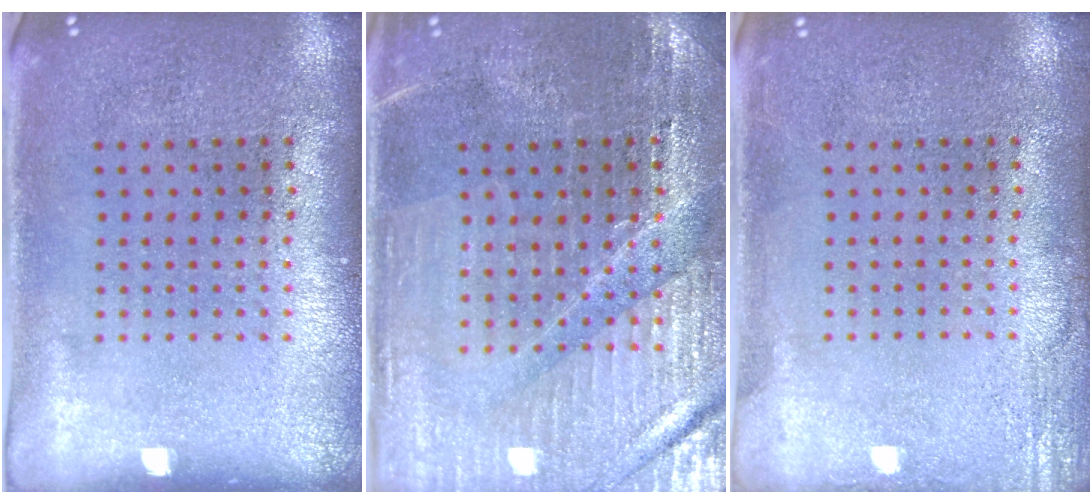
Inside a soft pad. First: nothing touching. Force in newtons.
{"total": 3.1, "press": 3.1, "slide": 0.4}
{"total": 2.2, "press": 2.2, "slide": 0.4}